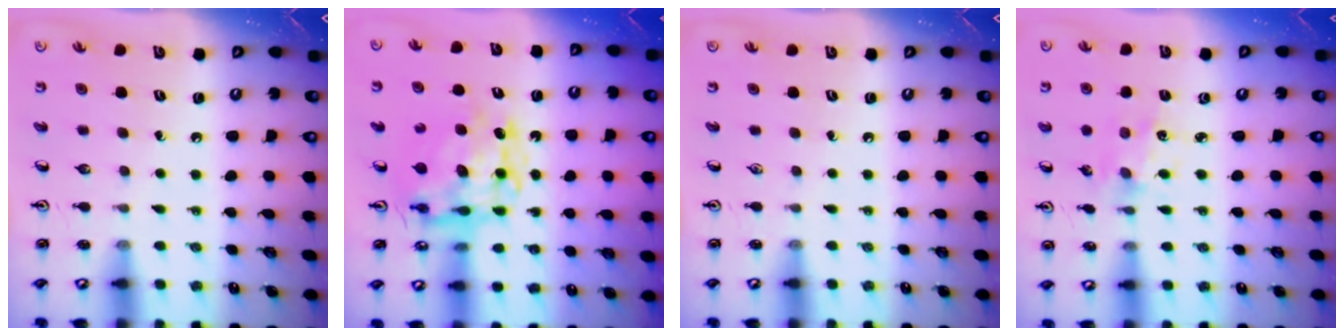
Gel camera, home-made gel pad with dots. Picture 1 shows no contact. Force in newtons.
{"total": 10.9, "press": 10.9, "slide": 0.9}
{"total": 0.0}
{"total": 2.0, "press": 2.0, "slide": 0.5}